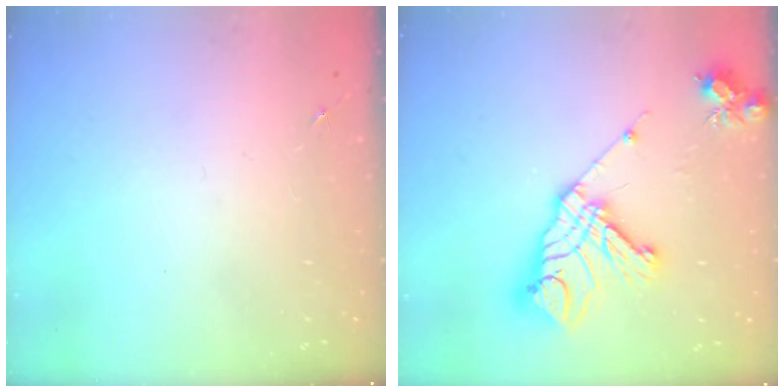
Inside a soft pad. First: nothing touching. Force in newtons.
{"total": 19.8, "press": 19.6, "slide": 2.6}